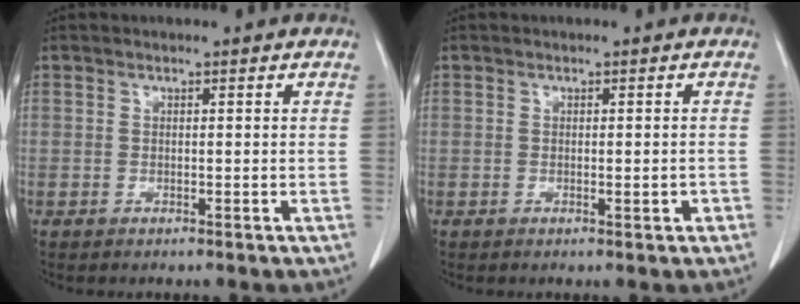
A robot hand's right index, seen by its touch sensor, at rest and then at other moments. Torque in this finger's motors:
{"motor_torque": [0.15, 0.24, 0.07, 0.06]}